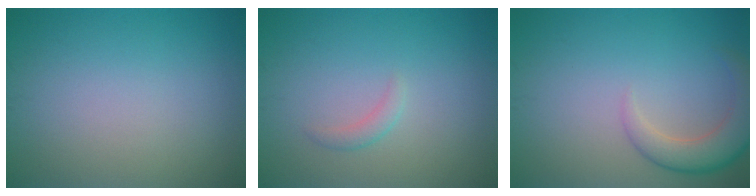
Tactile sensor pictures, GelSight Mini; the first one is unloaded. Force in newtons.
{"total": 1.0, "press": 1.0, "slide": 0.0}
{"total": 4.1, "press": 4.1, "slide": 0.3}